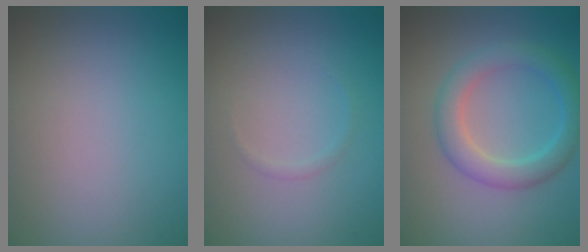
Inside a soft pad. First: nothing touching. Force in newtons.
{"total": 0.5, "press": 0.5, "slide": 0.0}
{"total": 3.8, "press": 3.8, "slide": 0.1}